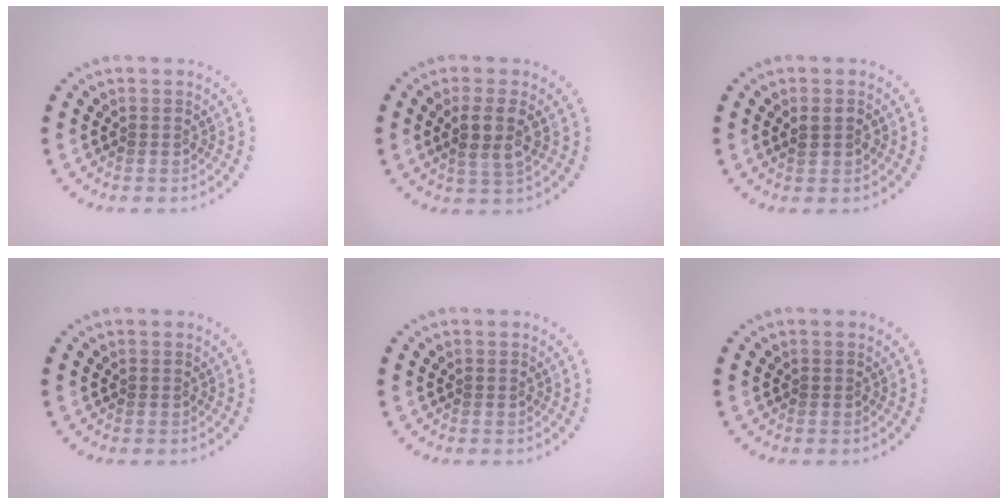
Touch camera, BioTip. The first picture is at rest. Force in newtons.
{"total": 2.9, "press": 2.6, "slide": 1.2}
{"total": 1.5, "press": 1.5, "slide": 0.1}
{"total": 0.0}
{"total": 0.0}
{"total": 0.0}